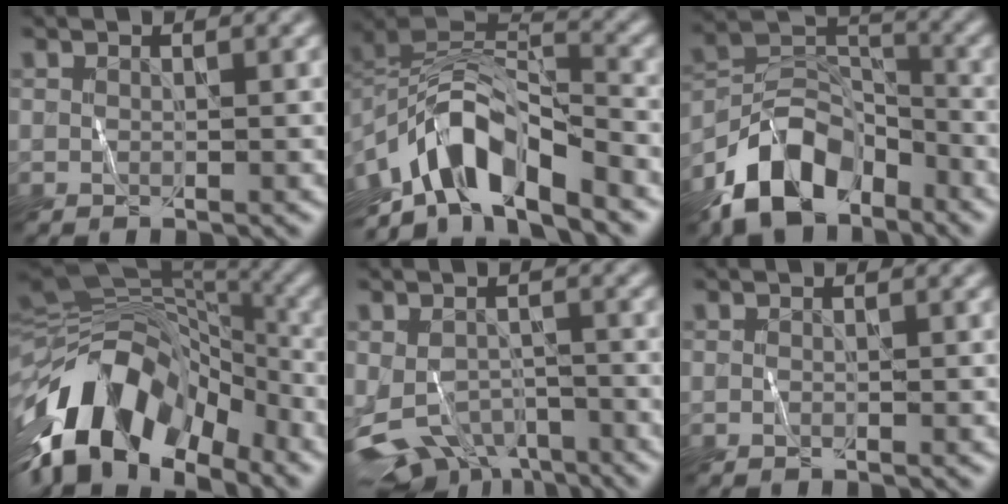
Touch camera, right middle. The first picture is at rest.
{"total": 10.3, "force": [-5.8, 4.3, 7.3], "torque": [-0.120, 0.012, -0.118]}
{"total": 9.3, "force": [-5.9, 5.3, 4.8], "torque": [-0.080, 0.003, -0.123]}
{"total": 14.8, "force": [-6.1, 8.4, 10.5], "torque": [-0.197, 0.019, -0.114]}
{"total": 6.2, "force": [-3.4, 3.6, 3.7], "torque": [-0.070, -0.023, -0.055]}
{"total": 0.0}